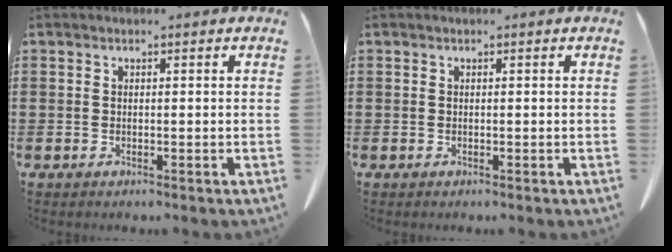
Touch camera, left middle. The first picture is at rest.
{"total": 0.0}